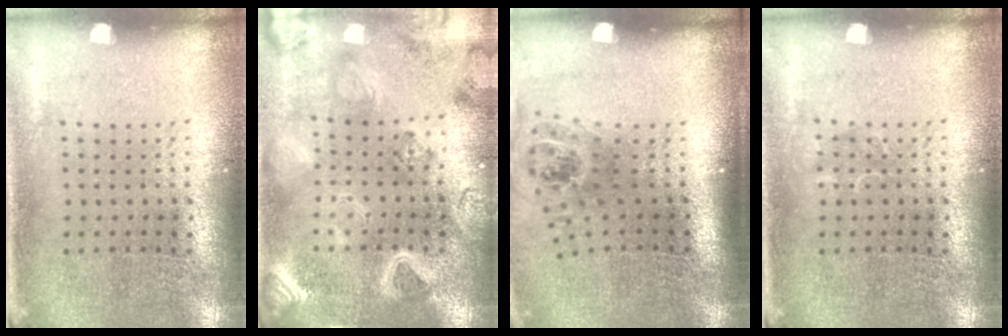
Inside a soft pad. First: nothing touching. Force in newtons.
{"total": 3.3, "press": 3.1, "slide": 1.0}
{"total": 1.6, "press": 1.2, "slide": 1.1}
{"total": 0.7, "press": 0.7, "slide": 0.2}